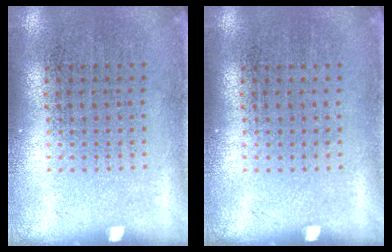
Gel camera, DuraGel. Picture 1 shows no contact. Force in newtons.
{"total": 0.0}